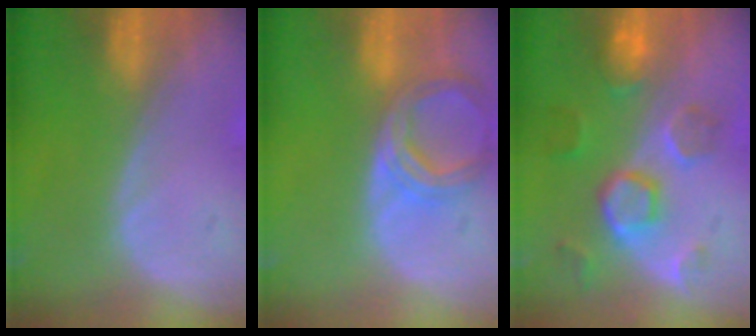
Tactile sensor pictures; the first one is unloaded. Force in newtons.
{"total": 7.0, "press": 6.5, "slide": 2.7}
{"total": 8.6, "press": 7.7, "slide": 3.8}